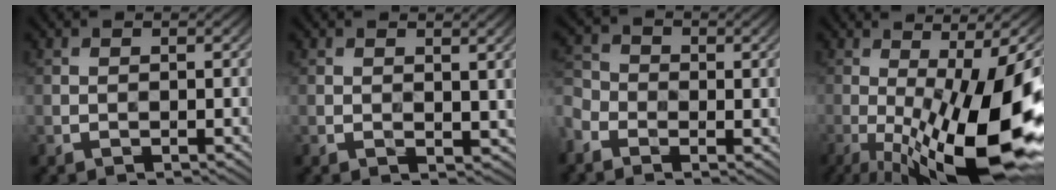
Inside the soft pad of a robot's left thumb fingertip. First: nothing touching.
{"total": 1.7, "force": [0.9, 1.1, 0.9], "torque": [-0.014, -0.004, 0.017]}
{"total": 4.7, "force": [-2.4, 3.3, 2.4], "torque": [-0.078, -0.008, -0.058]}
{"total": 20.2, "force": [-5.0, 4.7, 19.0], "torque": [-0.278, -0.010, -0.080]}